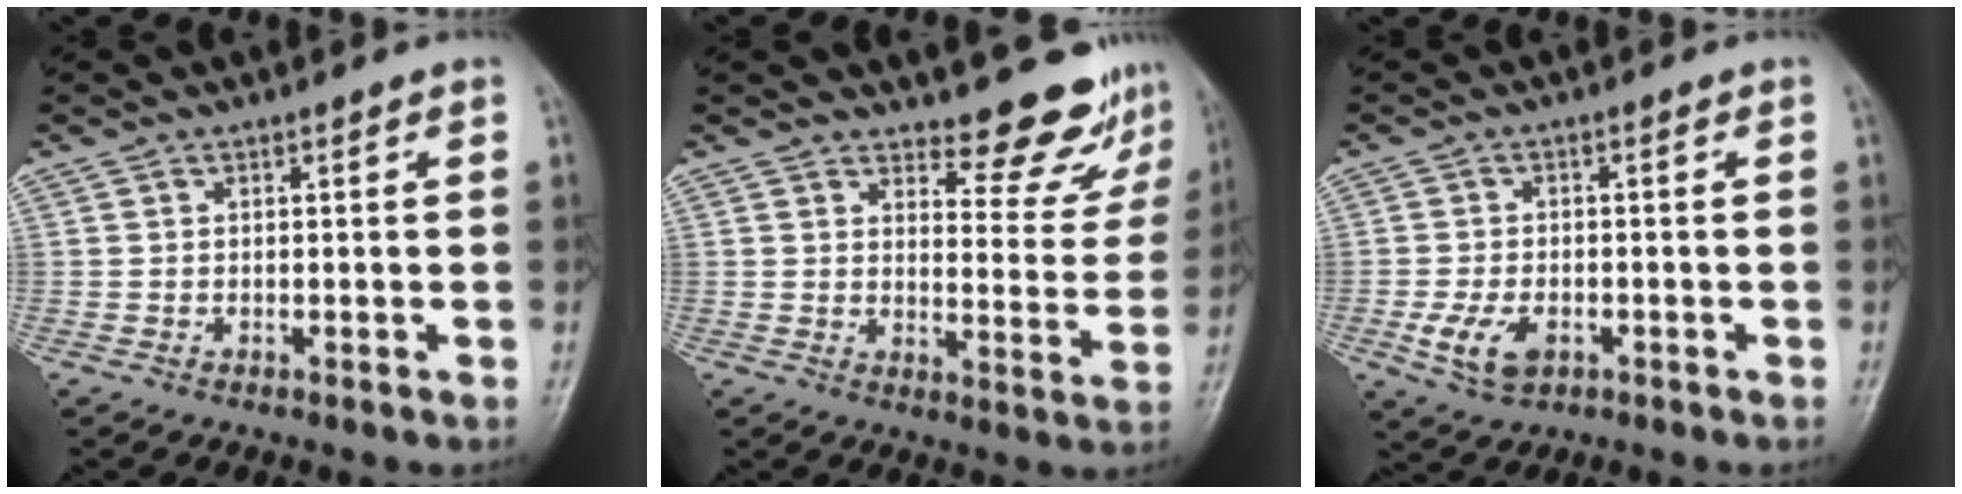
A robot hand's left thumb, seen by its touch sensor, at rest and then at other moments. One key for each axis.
{"total": 10.5, "fx": 9.8, "fy": 3.0, "fz": 2.5, "tx": 0.000, "ty": -0.095, "tz": 0.115}
{"total": 6.2, "fx": -2.2, "fy": 3.8, "fz": 4.3, "tx": -0.085, "ty": -0.001, "tz": -0.036}